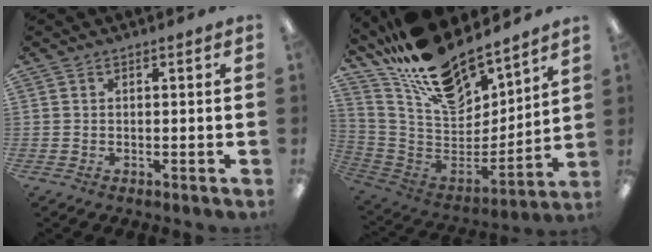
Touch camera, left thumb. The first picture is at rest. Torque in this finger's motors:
{"motor_torque": [1.10, 1.02, 1.39, -1.38, 0.52]}